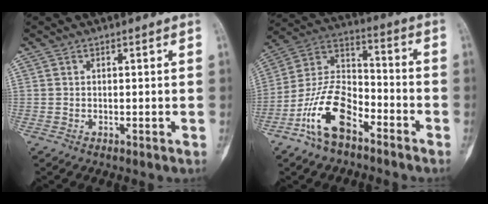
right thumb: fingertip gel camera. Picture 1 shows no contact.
{"total": 14.5, "force": [-8.1, 7.4, 9.4], "torque": [-0.176, 0.064, -0.162]}